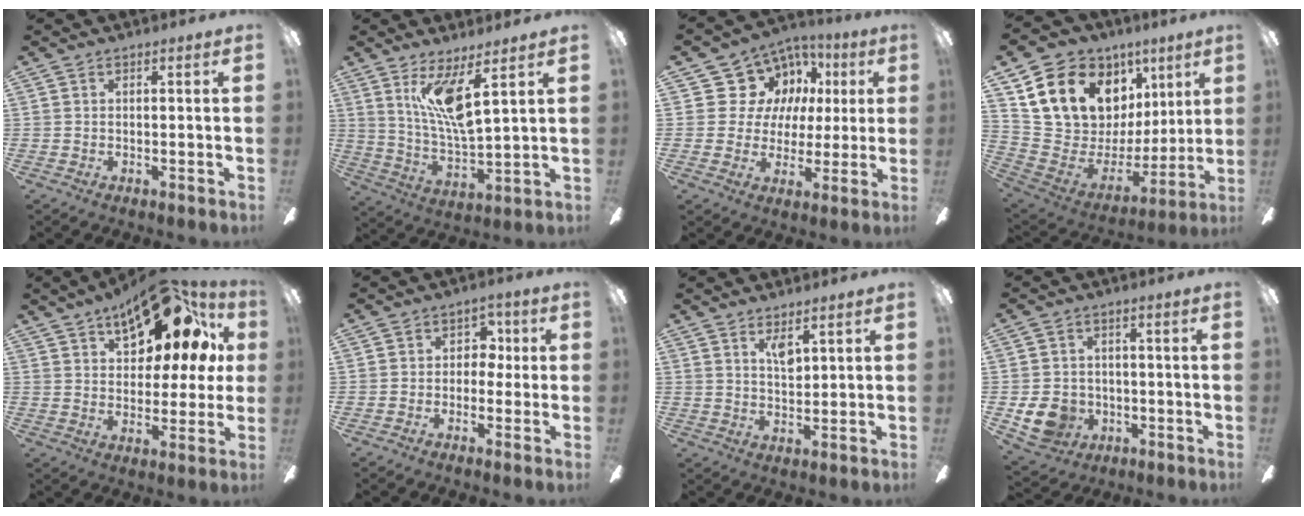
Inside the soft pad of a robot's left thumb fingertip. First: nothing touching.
{"total": 12.0, "force": [6.9, 2.6, 9.5], "torque": [-0.190, -0.023, 0.121]}
{"total": 11.7, "force": [3.3, 11.0, 2.7], "torque": [-0.061, -0.007, 0.071]}
{"total": 20.3, "force": [10.6, 14.1, 10.1], "torque": [-0.177, -0.042, 0.210]}
{"total": 19.8, "force": [10.7, 9.2, 13.9], "torque": [-0.189, -0.051, 0.172]}
{"total": 4.7, "force": [-0.8, 4.0, 2.4], "torque": [-0.035, 0.018, -0.019]}
{"total": 4.3, "force": [2.7, 1.5, 3.1], "torque": [-0.051, -0.007, 0.042]}
{"total": 9.1, "force": [-3.0, 7.6, 4.0], "torque": [-0.105, 0.015, -0.055]}